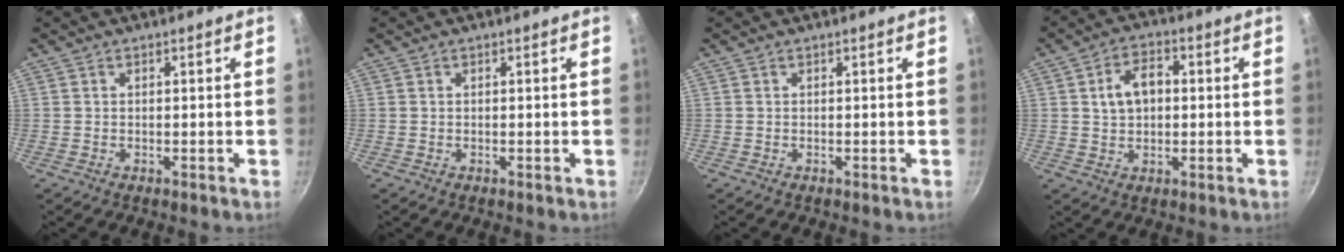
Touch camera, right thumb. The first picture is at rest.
{"total": 0.0}
{"total": 0.0}
{"total": 7.3, "force": [1.0, 4.9, 5.4], "torque": [-0.079, 0.014, 0.015]}